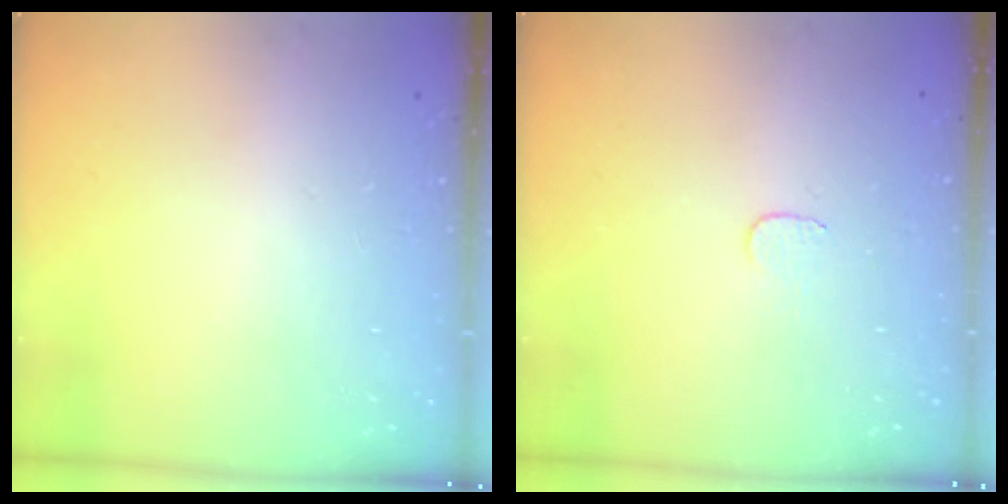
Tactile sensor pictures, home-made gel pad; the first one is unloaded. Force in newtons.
{"total": 3.0, "press": 3.0, "slide": 0.3}